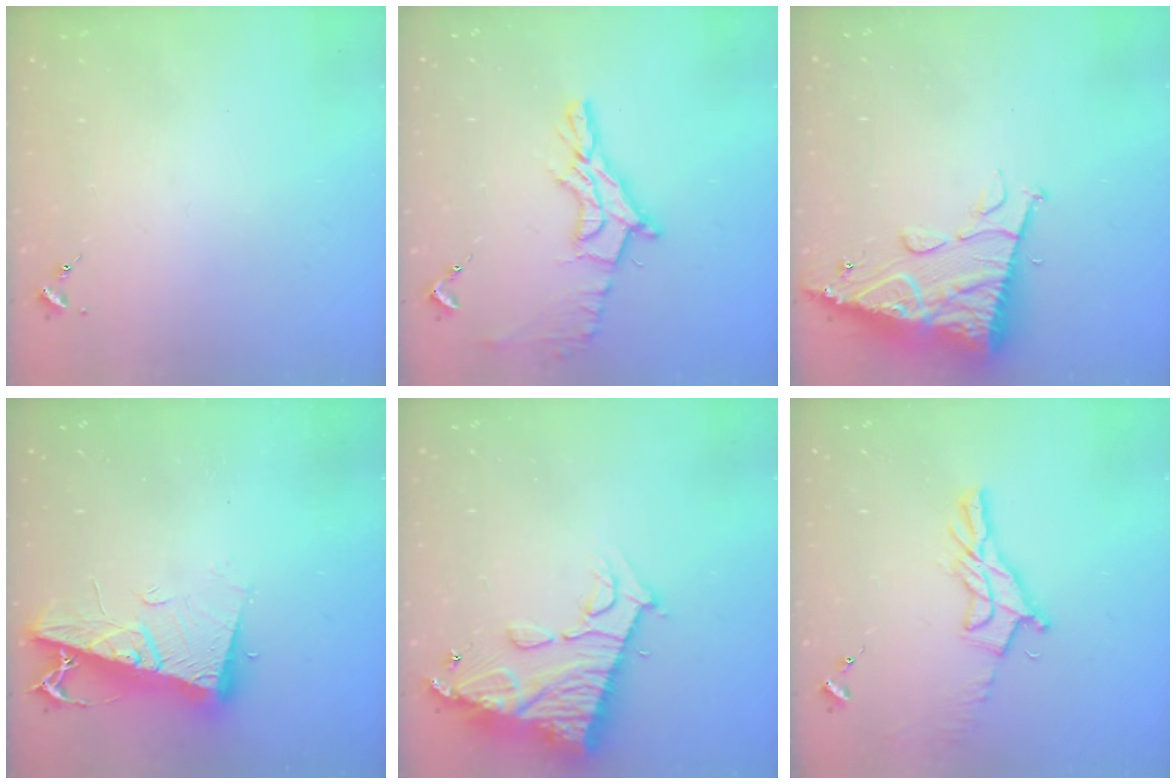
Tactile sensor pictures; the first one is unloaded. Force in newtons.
{"total": 14.4, "press": 14.4, "slide": 1.1}
{"total": 14.9, "press": 14.8, "slide": 1.5}
{"total": 11.9, "press": 11.8, "slide": 1.4}
{"total": 14.5, "press": 14.4, "slide": 1.4}
{"total": 11.0, "press": 11.0, "slide": 0.5}